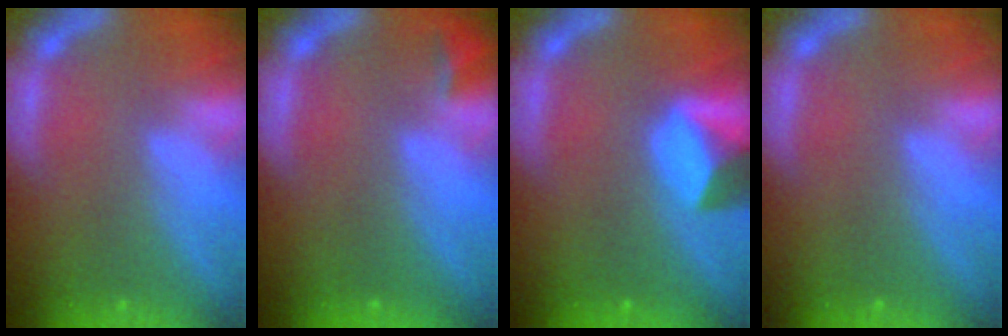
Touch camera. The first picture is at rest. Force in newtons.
{"total": 1.4}
{"total": 4.4}
{"total": 0.0}